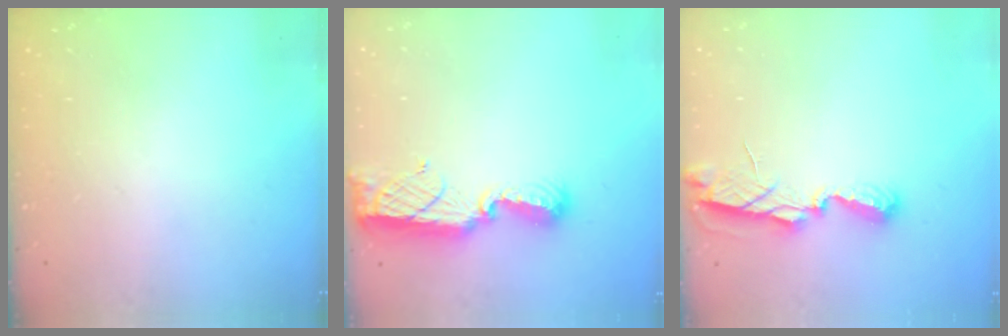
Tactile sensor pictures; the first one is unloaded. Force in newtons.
{"total": 9.9, "press": 9.9, "slide": 0.8}
{"total": 6.6, "press": 6.6, "slide": 0.2}